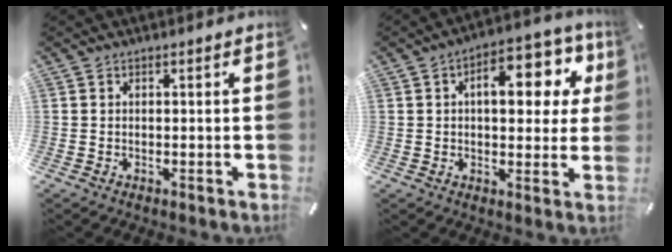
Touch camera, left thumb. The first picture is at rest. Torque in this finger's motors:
{"motor_torque": [0.57, 0.57, 1.33, -1.13, 0.36]}